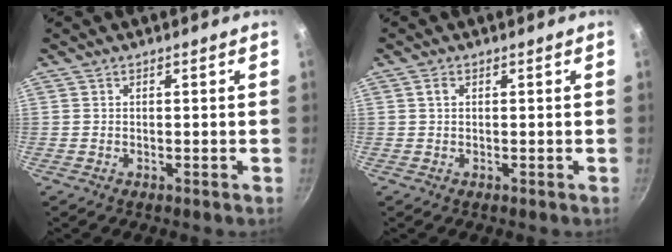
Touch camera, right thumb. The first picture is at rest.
{"total": 1.2, "force": [0.3, 0.6, 0.9], "torque": [-0.018, 0.003, 0.004]}